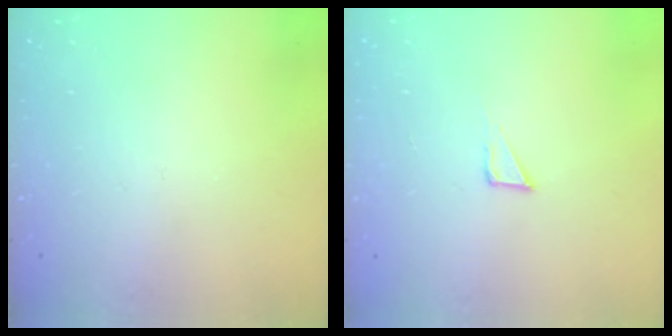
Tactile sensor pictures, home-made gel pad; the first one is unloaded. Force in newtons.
{"total": 2.1, "press": 2.1, "slide": 0.1}